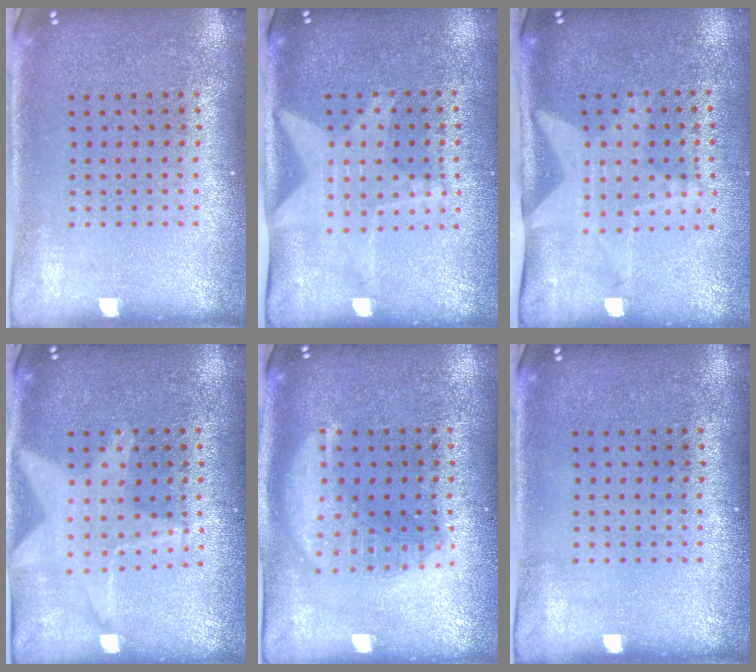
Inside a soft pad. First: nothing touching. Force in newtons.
{"total": 1.8, "press": 1.5, "slide": 1.1}
{"total": 2.1, "press": 1.5, "slide": 1.4}
{"total": 1.2, "press": 1.2, "slide": 0.2}
{"total": 2.1, "press": 2.1, "slide": 0.1}
{"total": 0.0}